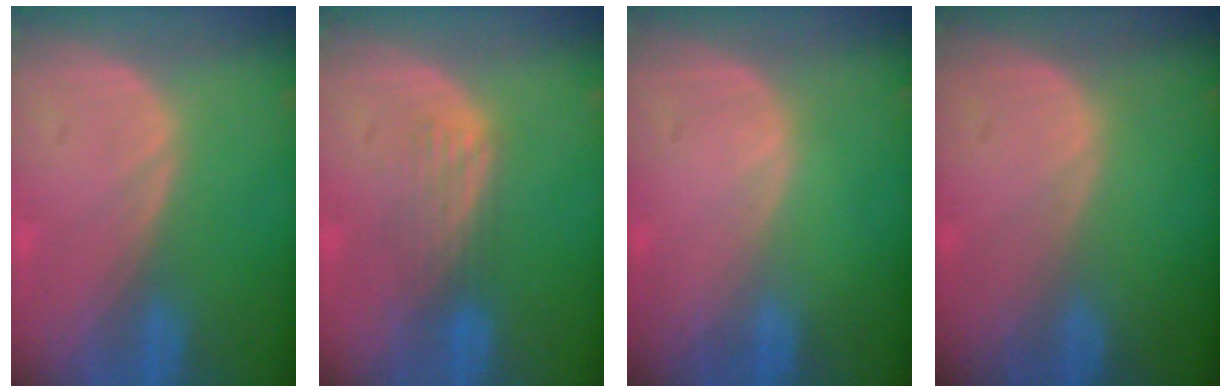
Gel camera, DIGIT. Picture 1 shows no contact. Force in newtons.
{"total": 4.0, "press": 3.5, "slide": 2.1}
{"total": 0.0}
{"total": 0.0}